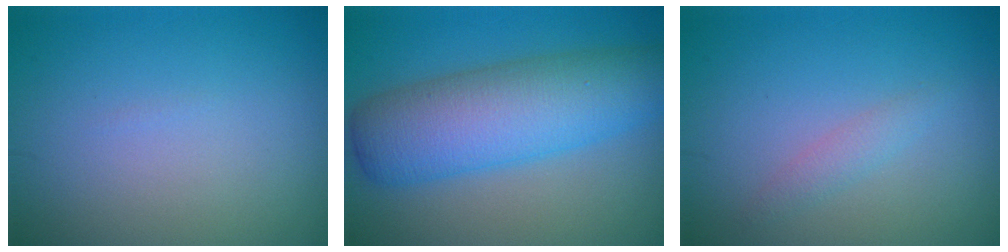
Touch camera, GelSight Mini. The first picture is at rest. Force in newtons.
{"total": 8.8, "press": 8.8, "slide": 0.0}
{"total": 1.2, "press": 1.2, "slide": 0.0}